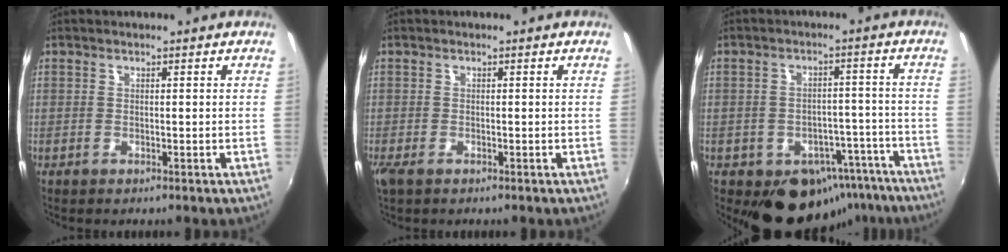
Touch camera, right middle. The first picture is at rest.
{"total": 2.0, "force": [-1.2, 0.8, 1.4], "torque": [-0.028, -0.010, -0.021]}
{"total": 12.5, "force": [-8.4, 8.4, 4.0], "torque": [-0.058, 0.031, -0.077]}